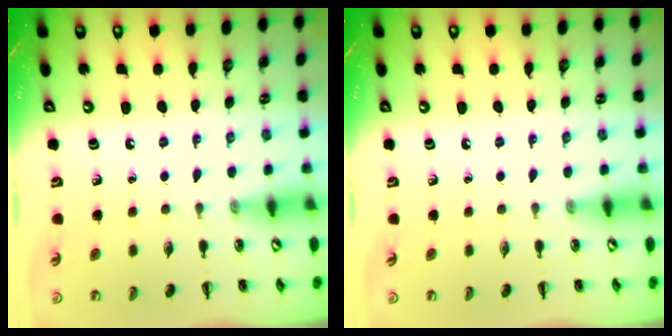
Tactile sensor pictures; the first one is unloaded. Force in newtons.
{"total": 0.0}